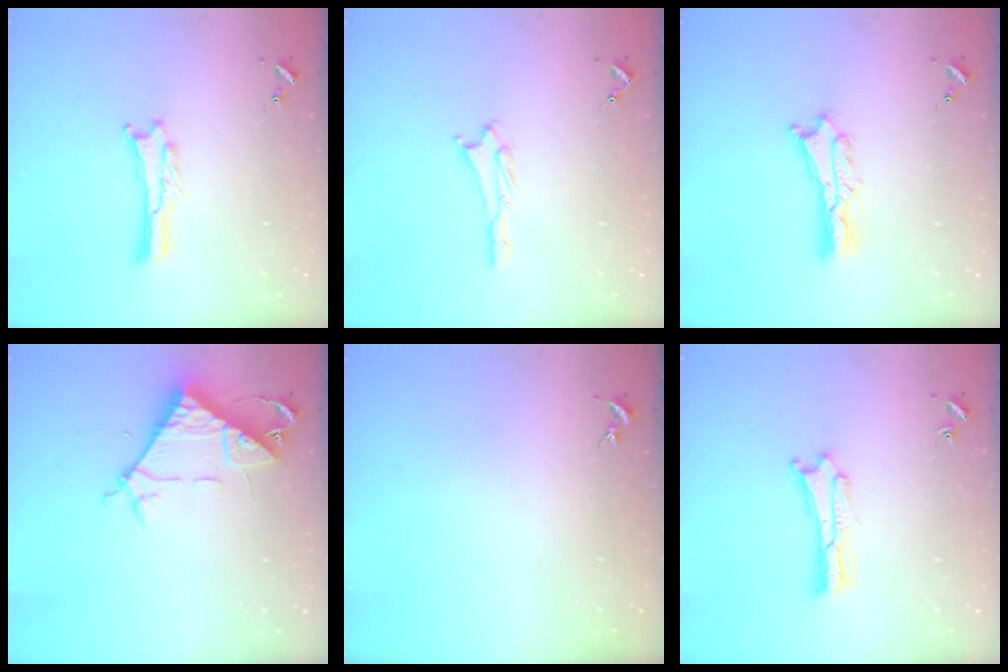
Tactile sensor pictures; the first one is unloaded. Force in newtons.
{"total": 1.1, "press": 1.0, "slide": 0.1}
{"total": 2.7, "press": 2.6, "slide": 0.3}
{"total": 8.4, "press": 8.3, "slide": 0.7}
{"total": 0.0}
{"total": 0.9, "press": 0.9, "slide": 0.2}